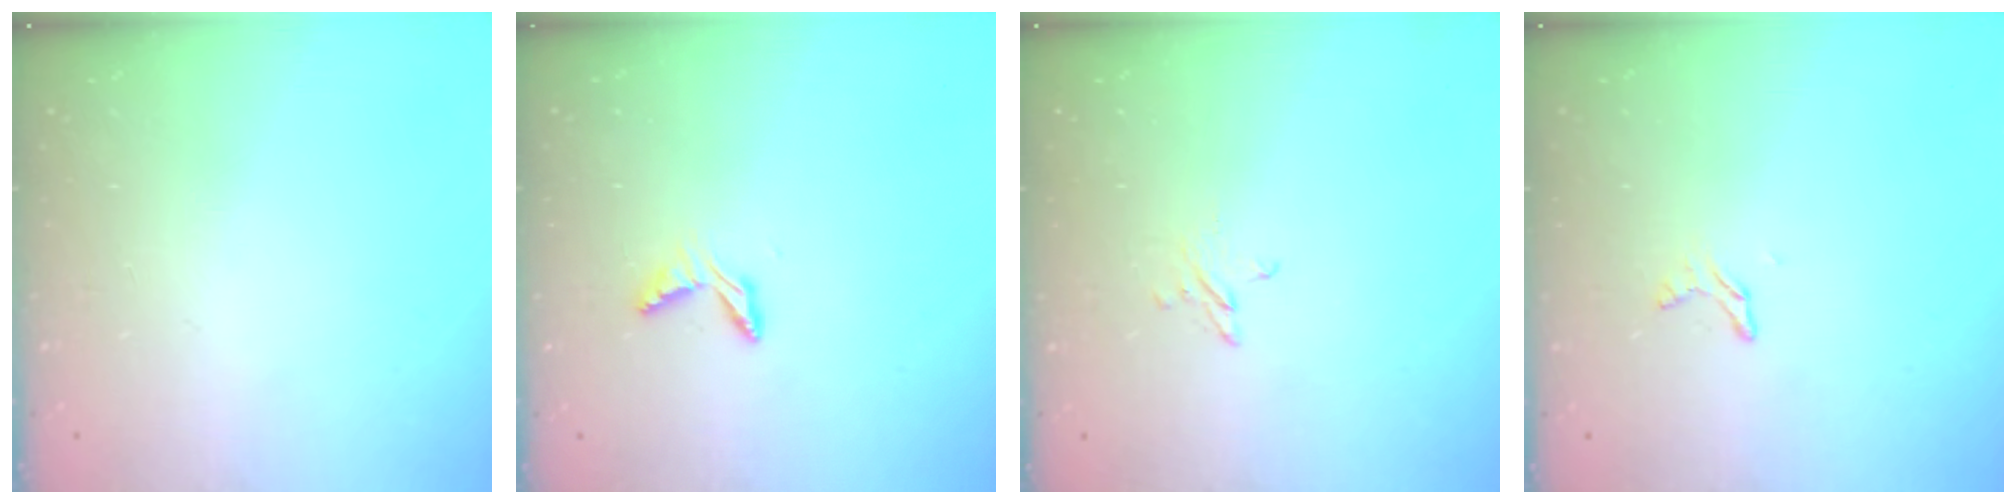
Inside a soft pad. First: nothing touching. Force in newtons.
{"total": 5.1, "press": 5.1, "slide": 0.5}
{"total": 2.7, "press": 2.7, "slide": 0.2}
{"total": 3.1, "press": 3.1, "slide": 0.2}